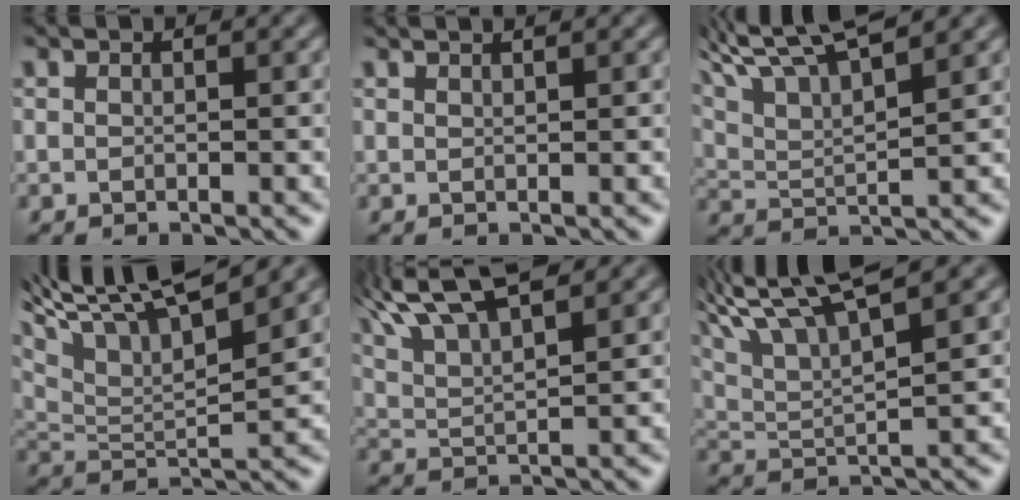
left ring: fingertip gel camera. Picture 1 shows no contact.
{"total": 1.6, "force": [1.3, 0.5, 0.8], "torque": [-0.002, 0.020, 0.002]}
{"total": 8.9, "force": [6.8, 2.0, 5.5], "torque": [-0.119, 0.030, 0.103]}
{"total": 11.4, "force": [7.5, 3.2, 8.0], "torque": [-0.173, 0.034, 0.124]}
{"total": 8.6, "force": [5.8, 2.4, 5.9], "torque": [-0.138, 0.033, 0.089]}
{"total": 8.2, "force": [6.0, 1.6, 5.5], "torque": [-0.117, 0.027, 0.101]}